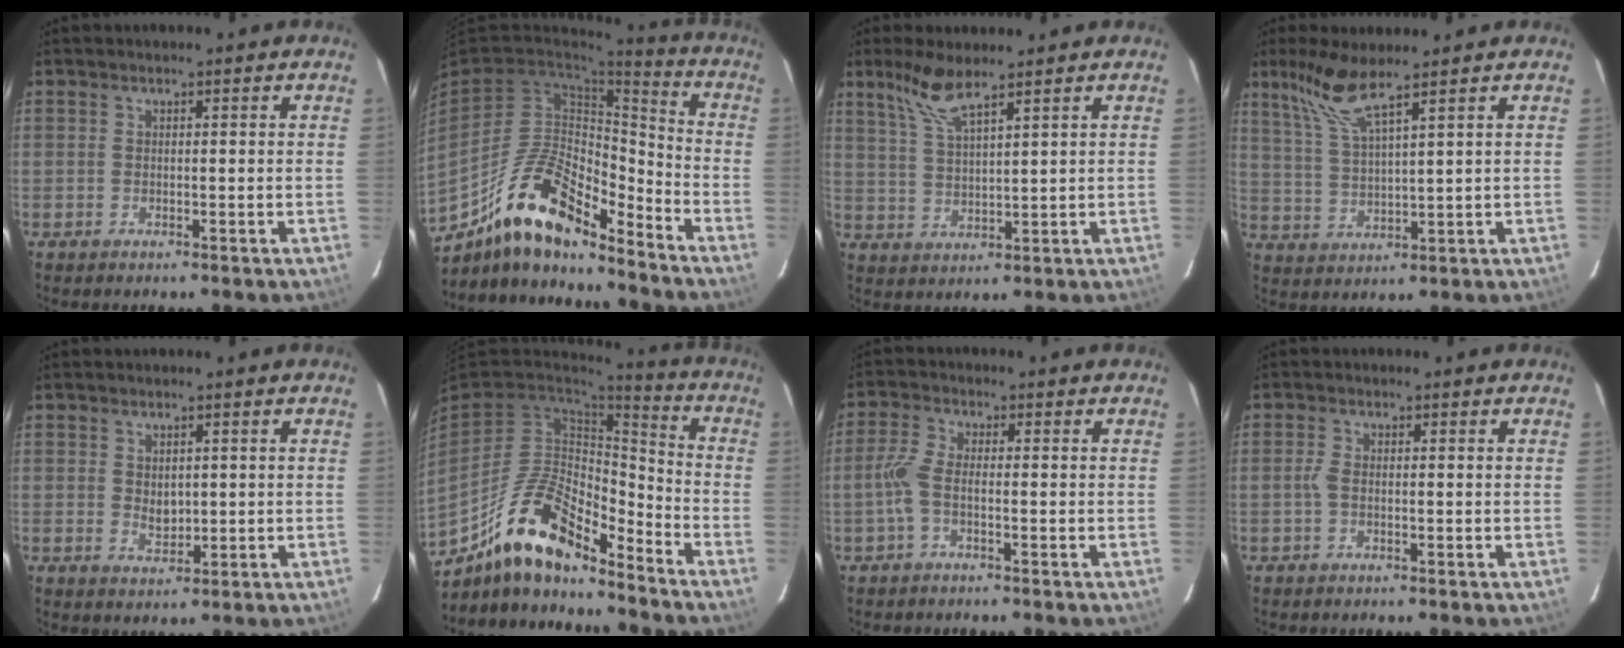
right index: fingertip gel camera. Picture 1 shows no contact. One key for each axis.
{"total": 18.1, "fx": -12.9, "fy": 6.3, "fz": 11.0, "tx": -0.215, "ty": 0.002, "tz": -0.236}
{"total": 6.6, "fx": 4.9, "fy": 1.0, "fz": 4.3, "tx": -0.093, "ty": 0.005, "tz": 0.106}
{"total": 7.8, "fx": 5.7, "fy": 0.4, "fz": 5.3, "tx": -0.114, "ty": 0.009, "tz": 0.126}
{"total": 2.8, "fx": 0.5, "fy": 2.2, "fz": 1.8, "tx": -0.026, "ty": -0.003, "tz": 0.012}
{"total": 17.2, "fx": -12.1, "fy": 5.9, "fz": 10.7, "tx": -0.214, "ty": 0.000, "tz": -0.225}
{"total": 3.6, "fx": -1.4, "fy": 1.0, "fz": 3.1, "tx": -0.079, "ty": 0.005, "tz": -0.031}
{"total": 1.5, "fx": -0.3, "fy": 0.6, "fz": 1.3, "tx": -0.029, "ty": 0.003, "tz": -0.008}